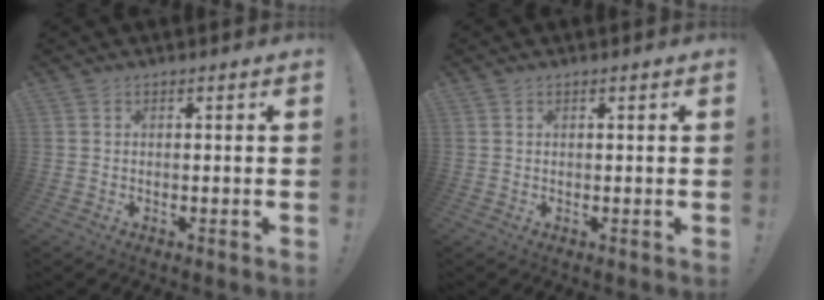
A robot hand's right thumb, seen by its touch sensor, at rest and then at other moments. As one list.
[{"total": 0.0}]